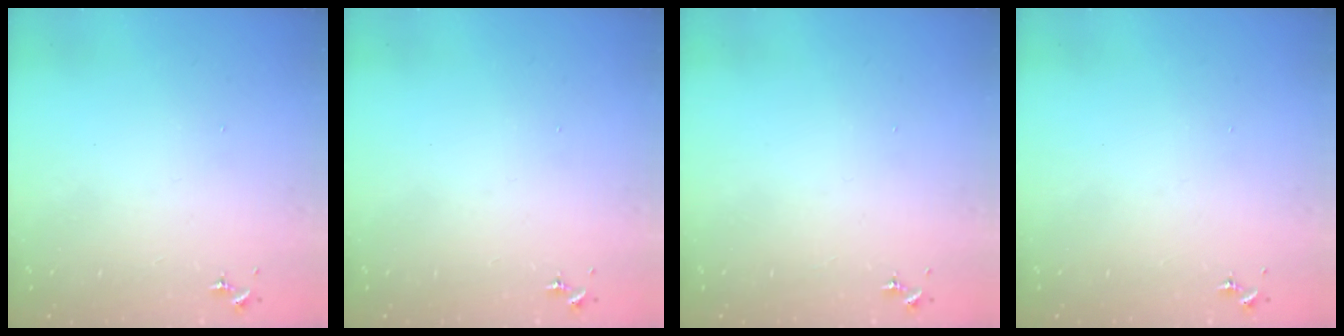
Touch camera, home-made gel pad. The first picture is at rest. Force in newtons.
{"total": 0.0}
{"total": 0.0}
{"total": 0.0}